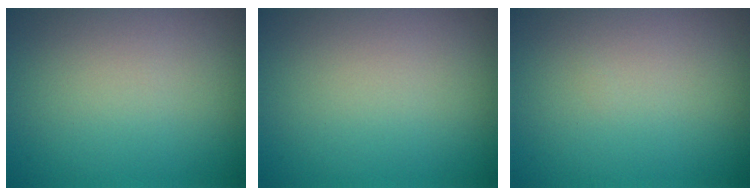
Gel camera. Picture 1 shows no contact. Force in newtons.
{"total": 0.0}
{"total": 0.0}